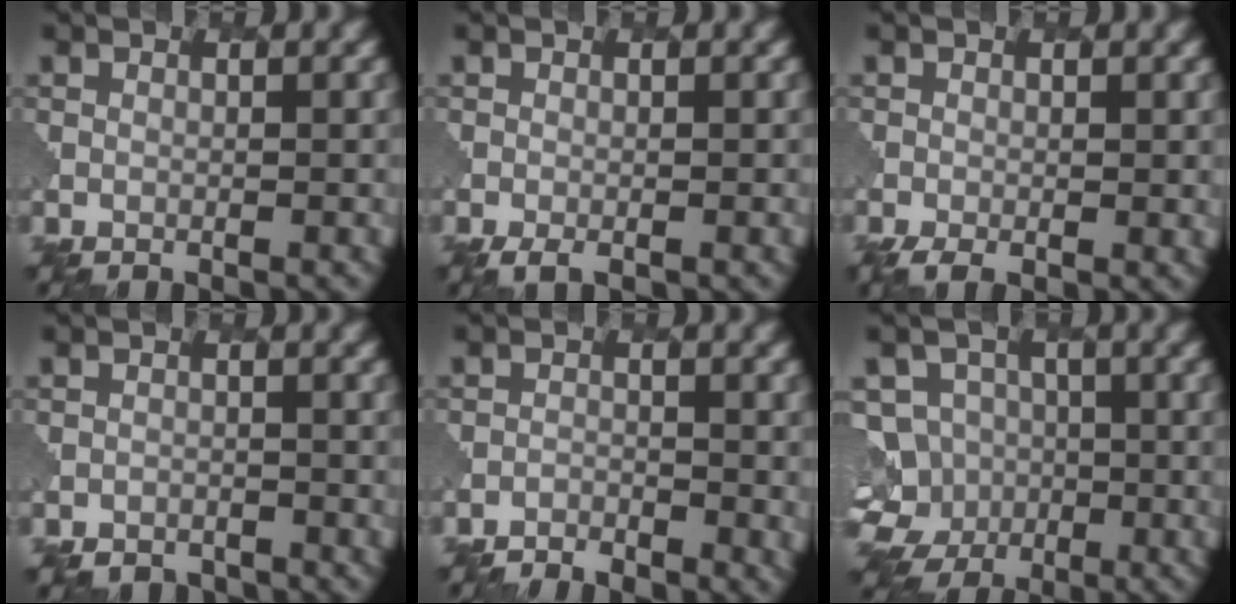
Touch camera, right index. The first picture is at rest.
{"total": 1.9, "force": [-1.2, 0.7, 1.3], "torque": [-0.023, -0.002, -0.018]}
{"total": 2.9, "force": [-1.2, 1.3, 2.4], "torque": [-0.038, -0.003, -0.019]}
{"total": 2.1, "force": [-1.8, 1.0, -0.1], "torque": [0.000, -0.003, -0.030]}
{"total": 2.5, "force": [-2.2, 0.9, 0.8], "torque": [-0.022, 0.000, -0.037]}
{"total": 7.0, "force": [-2.3, 6.4, 1.4], "torque": [-0.018, 0.006, -0.059]}